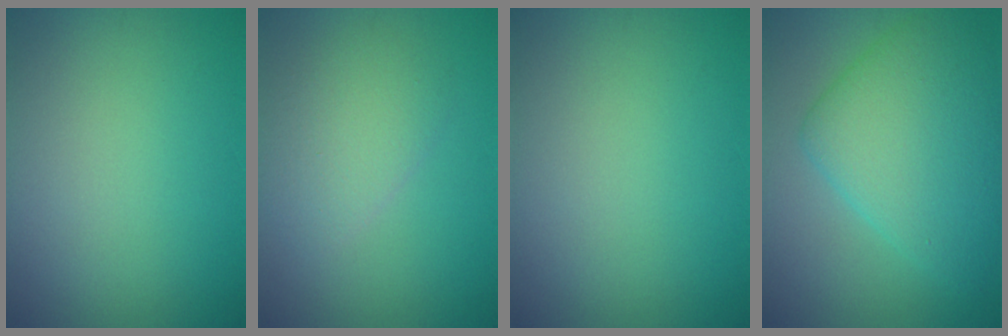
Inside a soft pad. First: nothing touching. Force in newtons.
{"total": 3.0, "press": 3.0, "slide": 0.2}
{"total": 0.0}
{"total": 7.7, "press": 7.7, "slide": 0.1}